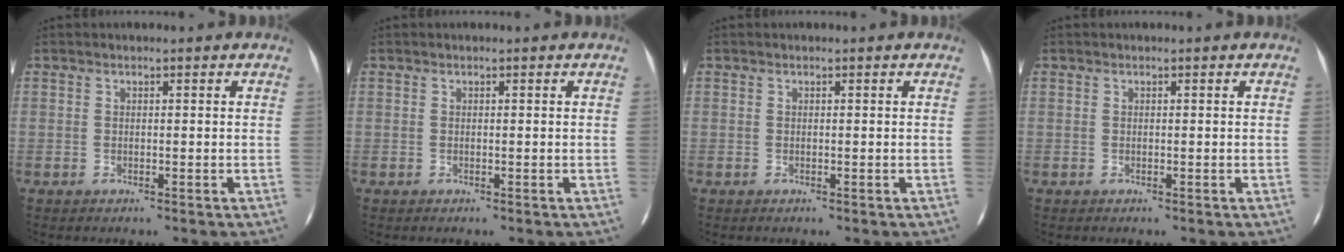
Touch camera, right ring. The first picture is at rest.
{"total": 0.0}
{"total": 0.0}
{"total": 0.0}